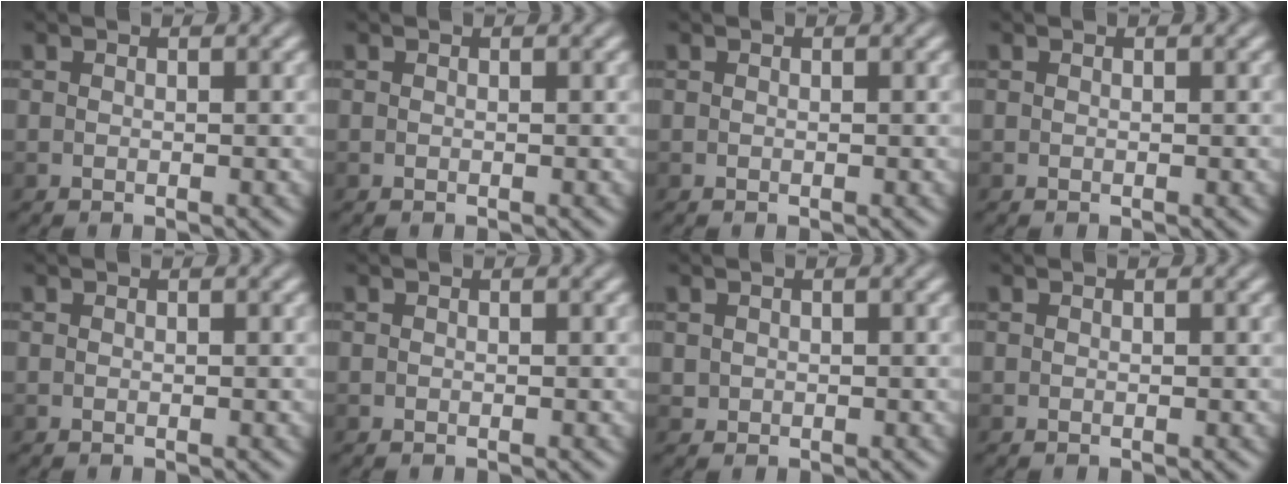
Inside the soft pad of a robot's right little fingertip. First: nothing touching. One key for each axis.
{"total": 0.0}
{"total": 0.0}
{"total": 0.0}
{"total": 0.0}
{"total": 0.0}
{"total": 0.9, "fx": 0.3, "fy": 0.8, "fz": 0.2, "tx": -0.001, "ty": 0.001, "tz": 0.018}
{"total": 0.0}